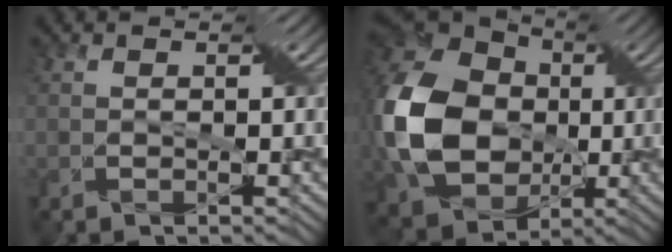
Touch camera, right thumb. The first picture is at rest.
{"total": 15.7, "force": [-1.4, 12.4, 9.6], "torque": [-0.255, -0.020, -0.029]}